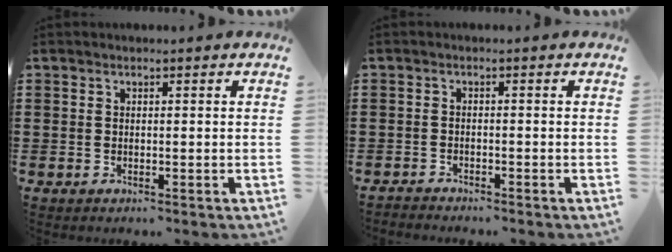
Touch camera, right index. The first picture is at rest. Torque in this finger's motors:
{"motor_torque": [0.12, -0.15, 0.03, -0.01]}